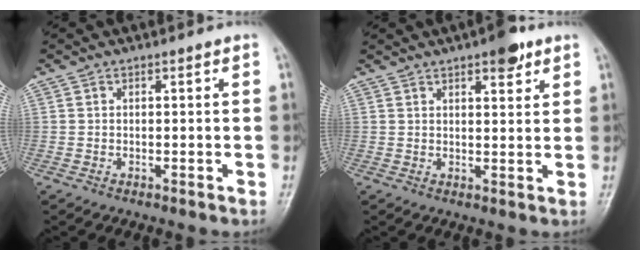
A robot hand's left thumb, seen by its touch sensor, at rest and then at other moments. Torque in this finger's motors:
{"motor_torque": [0.79, 0.37, 0.59, -0.50, -0.04]}